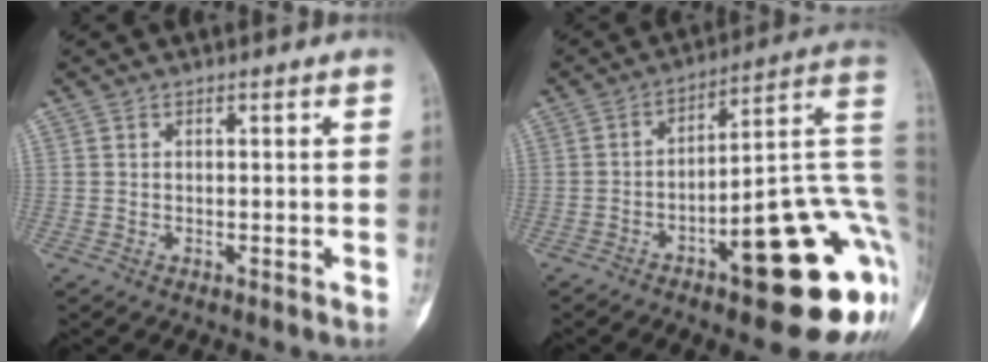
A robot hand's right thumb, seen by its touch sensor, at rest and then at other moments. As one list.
[{"total": 25.0, "force": [-6.5, 7.5, 23.0], "torque": [-0.230, 0.032, -0.078]}]